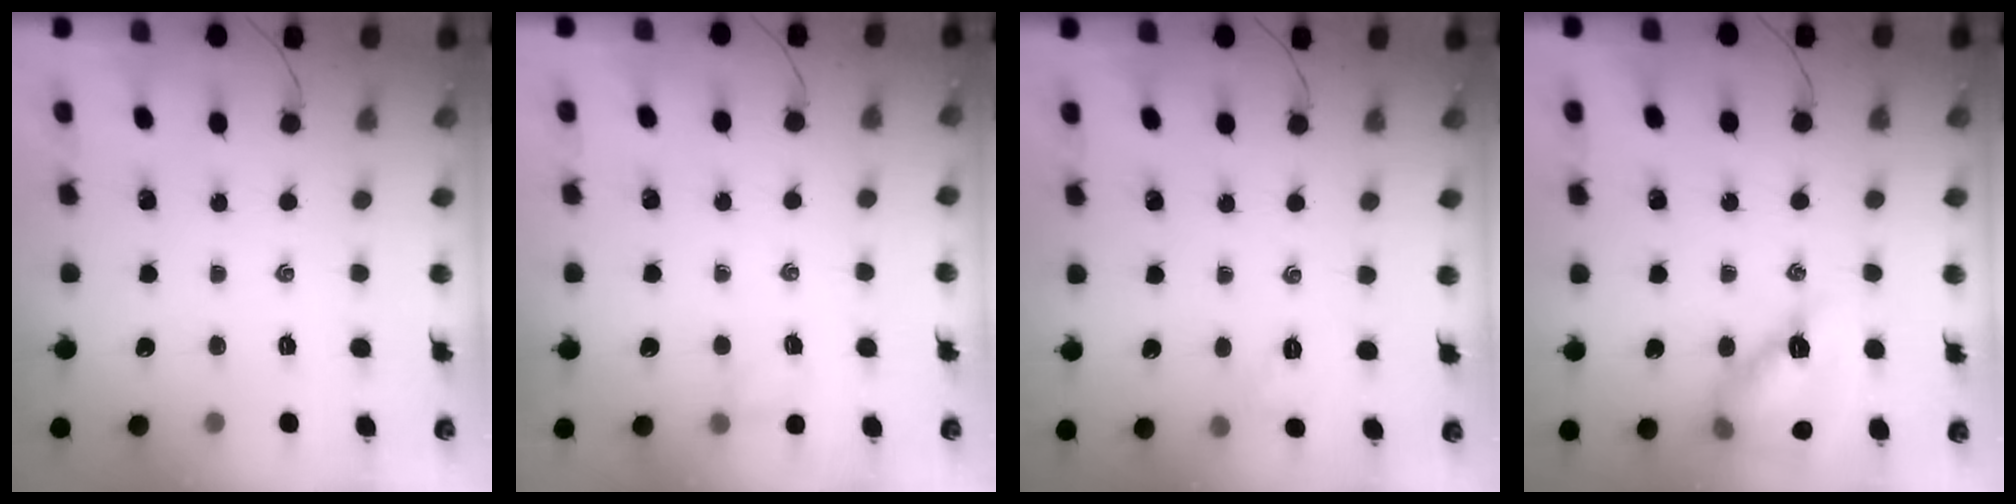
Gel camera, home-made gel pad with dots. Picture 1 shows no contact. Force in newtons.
{"total": 2.5, "press": 2.3, "slide": 0.9}
{"total": 2.6, "press": 2.6, "slide": 0.6}
{"total": 14.4, "press": 14.0, "slide": 3.7}